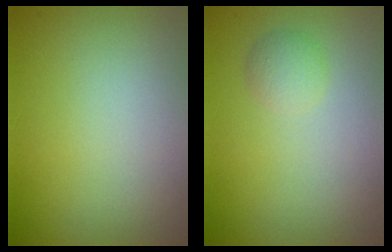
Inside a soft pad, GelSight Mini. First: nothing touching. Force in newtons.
{"total": 1.3, "press": 1.3, "slide": 0.0}